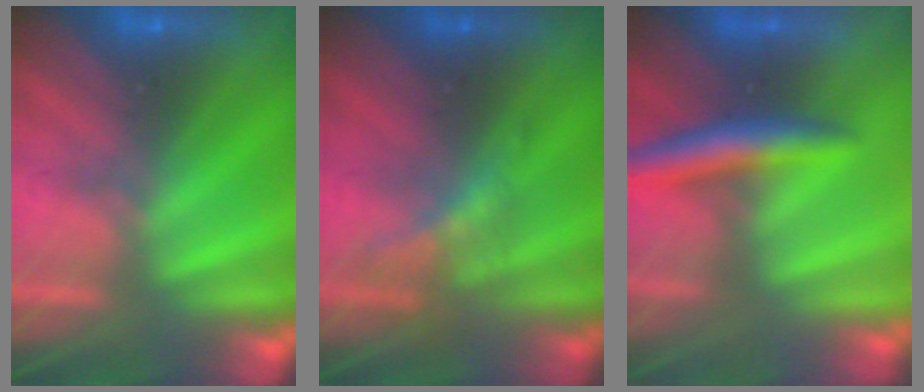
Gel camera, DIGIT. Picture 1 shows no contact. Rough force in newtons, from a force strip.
{"total": 2.2}
{"total": 7.4}